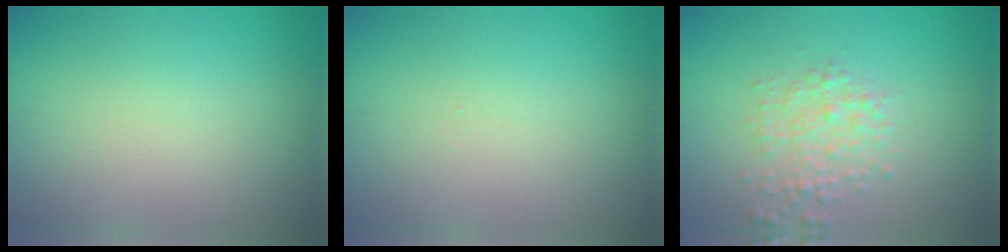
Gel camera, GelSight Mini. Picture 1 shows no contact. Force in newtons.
{"total": 0.0}
{"total": 2.5, "press": 2.5, "slide": 0.1}